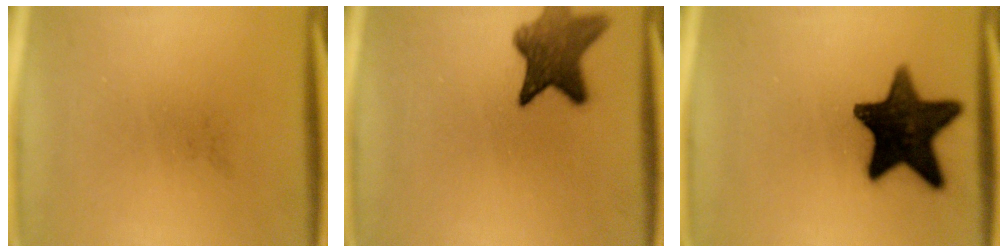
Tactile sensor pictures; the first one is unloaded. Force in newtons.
{"total": 8.0}
{"total": 15.9}